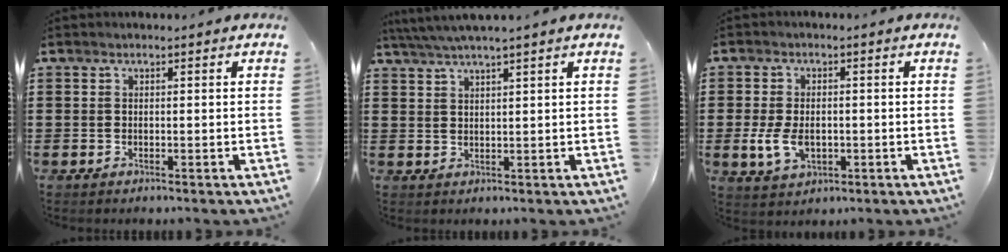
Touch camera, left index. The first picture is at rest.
{"total": 2.9, "force": [2.4, -0.5, 1.5], "torque": [-0.034, -0.002, 0.044]}
{"total": 5.5, "force": [-1.0, 3.5, 4.1], "torque": [-0.095, 0.001, -0.022]}